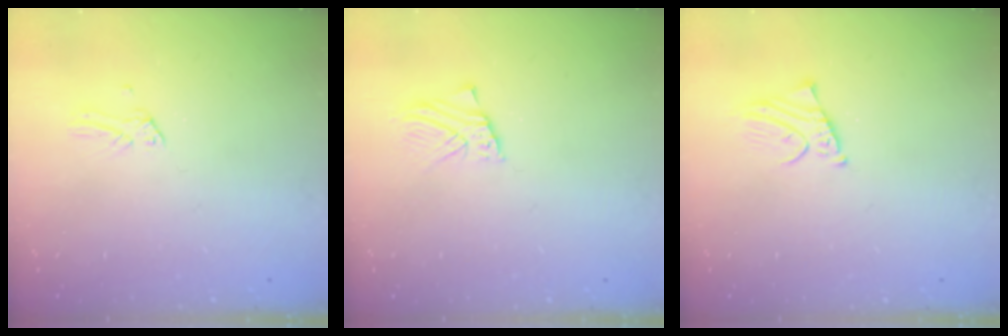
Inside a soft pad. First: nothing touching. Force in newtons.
{"total": 2.2, "press": 2.2, "slide": 0.0}
{"total": 2.4, "press": 2.4, "slide": 0.2}